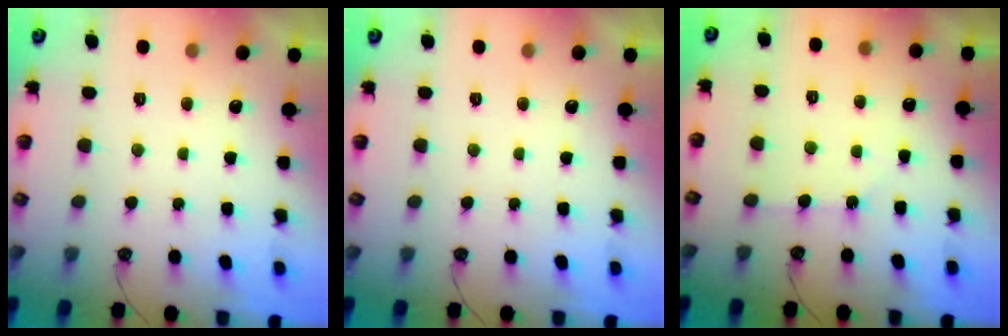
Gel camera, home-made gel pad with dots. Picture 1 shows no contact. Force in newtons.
{"total": 0.0}
{"total": 3.8, "press": 3.8, "slide": 0.6}